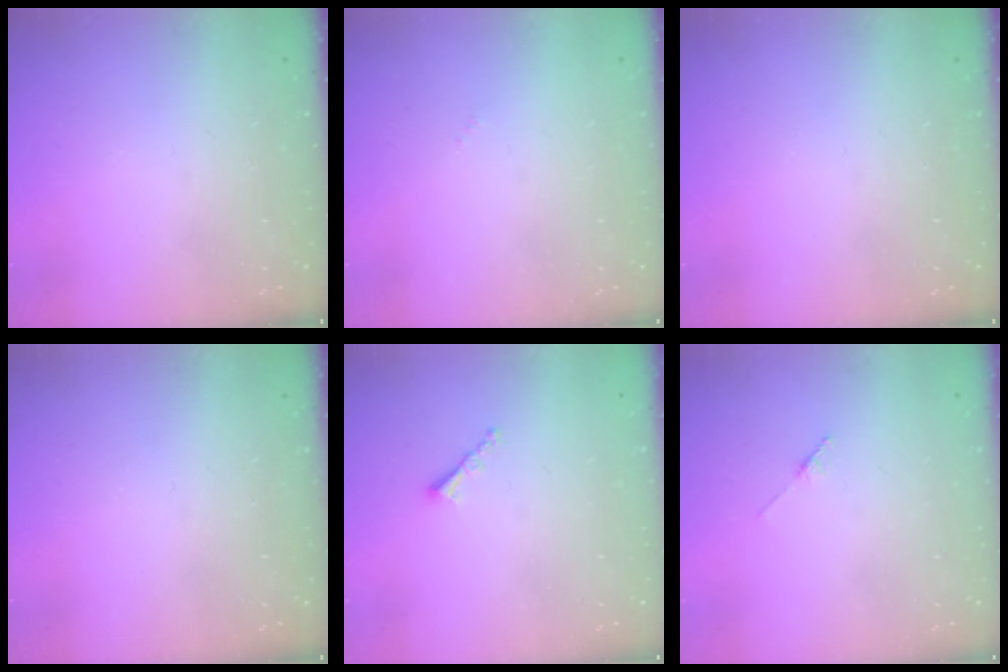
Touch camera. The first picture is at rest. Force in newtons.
{"total": 0.0}
{"total": 0.0}
{"total": 0.0}
{"total": 1.2, "press": 1.1, "slide": 0.5}
{"total": 1.7, "press": 1.6, "slide": 0.2}